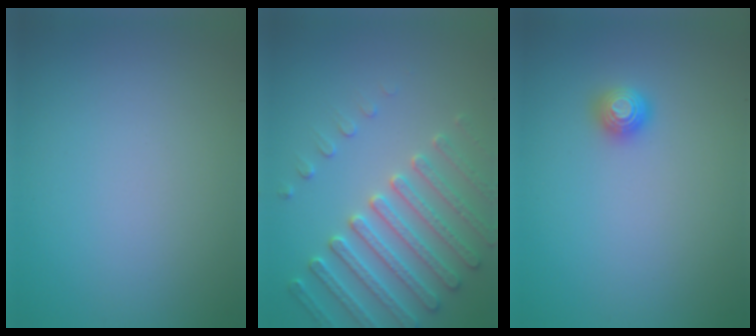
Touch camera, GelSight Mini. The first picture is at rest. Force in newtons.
{"total": 4.5, "press": 4.5, "slide": 0.6}
{"total": 1.1, "press": 1.1, "slide": 0.1}